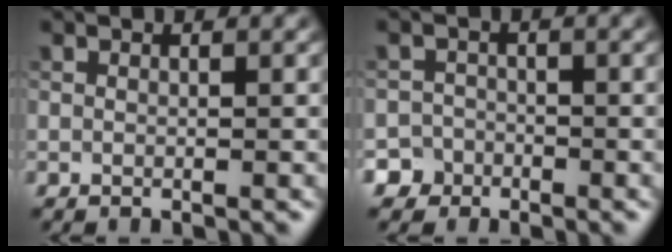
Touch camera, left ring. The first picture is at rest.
{"total": 3.7, "force": [-2.7, 2.6, -0.1], "torque": [0.024, -0.001, -0.047]}